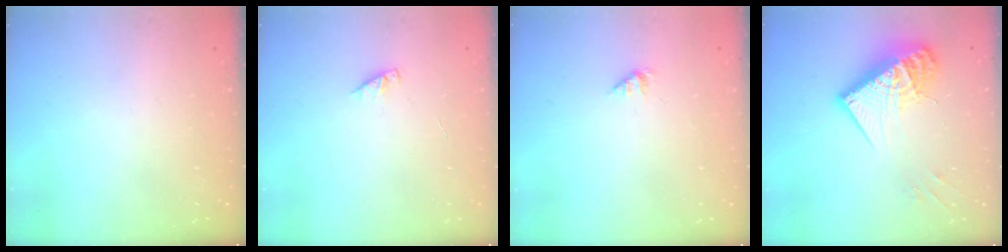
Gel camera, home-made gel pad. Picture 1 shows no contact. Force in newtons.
{"total": 2.4, "press": 2.4, "slide": 0.3}
{"total": 1.1, "press": 1.0, "slide": 0.2}
{"total": 16.5, "press": 16.4, "slide": 1.6}